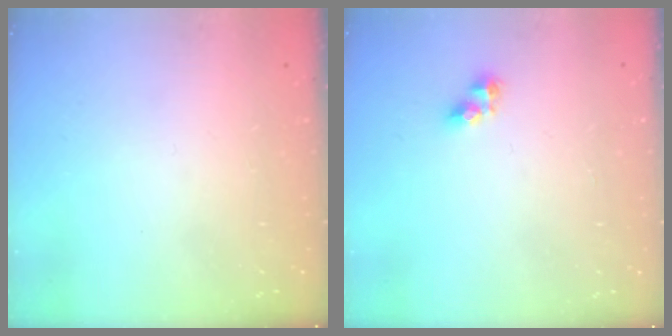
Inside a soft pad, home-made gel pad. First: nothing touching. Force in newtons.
{"total": 5.3, "press": 5.2, "slide": 0.4}